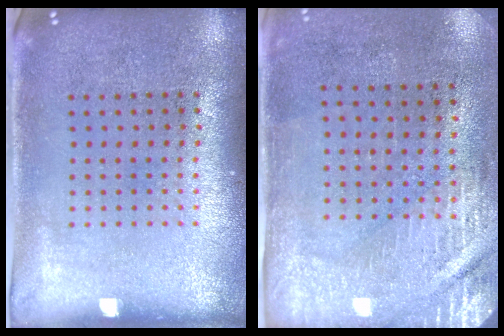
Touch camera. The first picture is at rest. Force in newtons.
{"total": 2.9, "press": 2.5, "slide": 1.5}